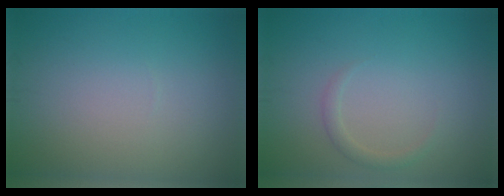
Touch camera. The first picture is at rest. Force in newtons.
{"total": 1.0, "press": 1.0, "slide": 0.1}